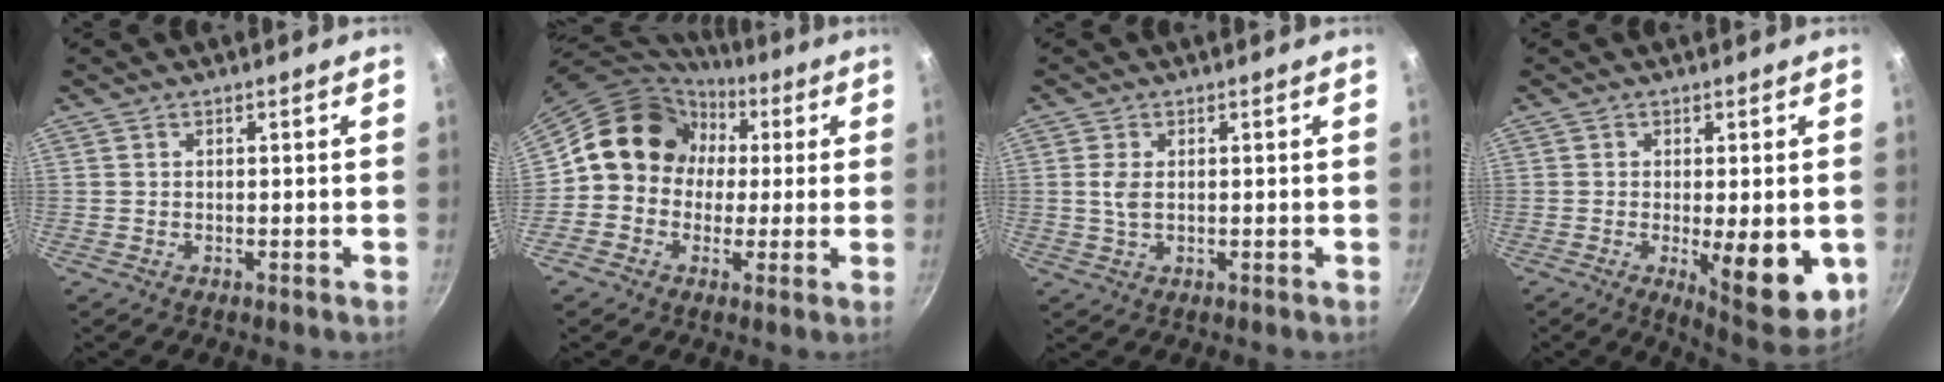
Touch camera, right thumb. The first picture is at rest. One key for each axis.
{"total": 13.3, "fx": 1.6, "fy": 12.0, "fz": 5.3, "tx": -0.047, "ty": 0.031, "tz": 0.006}
{"total": 2.6, "fx": 0.3, "fy": 1.4, "fz": 2.2, "tx": -0.047, "ty": -0.001, "tz": 0.007}
{"total": 12.3, "fx": -2.2, "fy": 4.0, "fz": 11.4, "tx": -0.127, "ty": -0.012, "tz": -0.019}